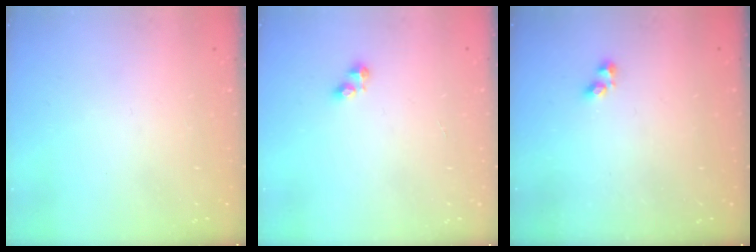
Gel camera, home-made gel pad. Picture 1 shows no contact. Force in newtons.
{"total": 2.8, "press": 2.8, "slide": 0.4}
{"total": 1.6, "press": 1.5, "slide": 0.3}